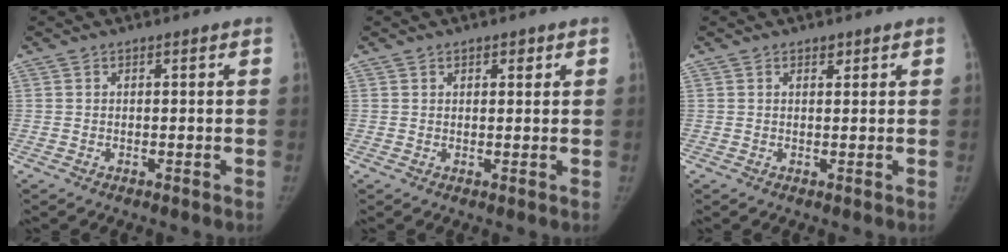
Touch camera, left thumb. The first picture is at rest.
{"total": 1.6, "force": [1.0, 1.0, 0.9], "torque": [0.000, -0.004, 0.012]}
{"total": 1.1, "force": [0.8, 0.6, 0.5], "torque": [-0.001, -0.005, 0.010]}